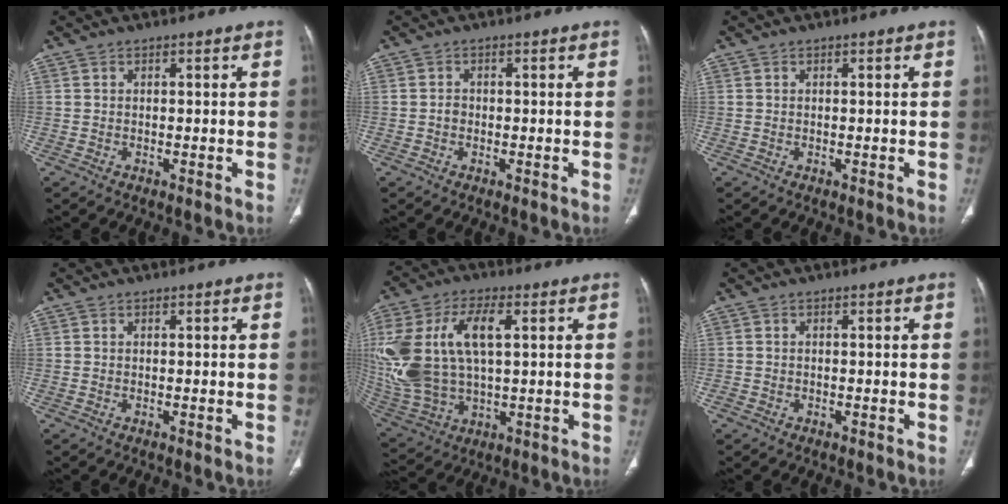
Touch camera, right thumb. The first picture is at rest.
{"total": 1.2, "force": [-0.3, 1.0, 0.5], "torque": [-0.004, 0.005, -0.008]}
{"total": 0.0}
{"total": 0.0}
{"total": 21.7, "force": [4.0, 11.7, 17.8], "torque": [-0.392, 0.003, 0.082]}
{"total": 0.6, "force": [-0.3, 0.5, 0.1], "torque": [-0.004, 0.003, -0.007]}